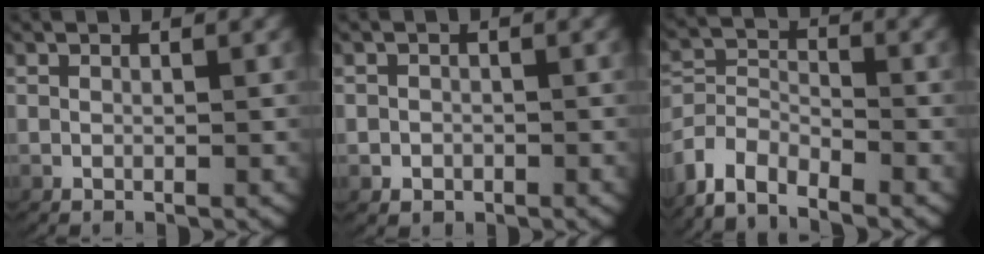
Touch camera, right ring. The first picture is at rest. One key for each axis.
{"total": 1.3, "fx": -0.7, "fy": 1.1, "fz": 0.1, "tx": -0.004, "ty": -0.009, "tz": -0.006}
{"total": 6.9, "fx": -3.9, "fy": 5.3, "fz": 2.1, "tx": -0.069, "ty": -0.033, "tz": -0.064}